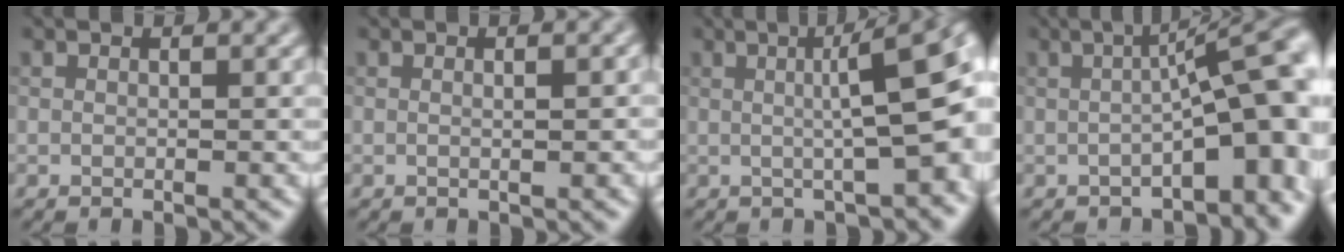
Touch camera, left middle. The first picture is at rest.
{"total": 1.1, "force": [0.1, 0.1, 1.1], "torque": [-0.018, 0.002, -0.001]}
{"total": 8.5, "force": [0.9, 1.7, 8.3], "torque": [-0.101, 0.019, 0.011]}
{"total": 11.6, "force": [-1.7, 3.8, 10.8], "torque": [-0.123, 0.018, -0.023]}